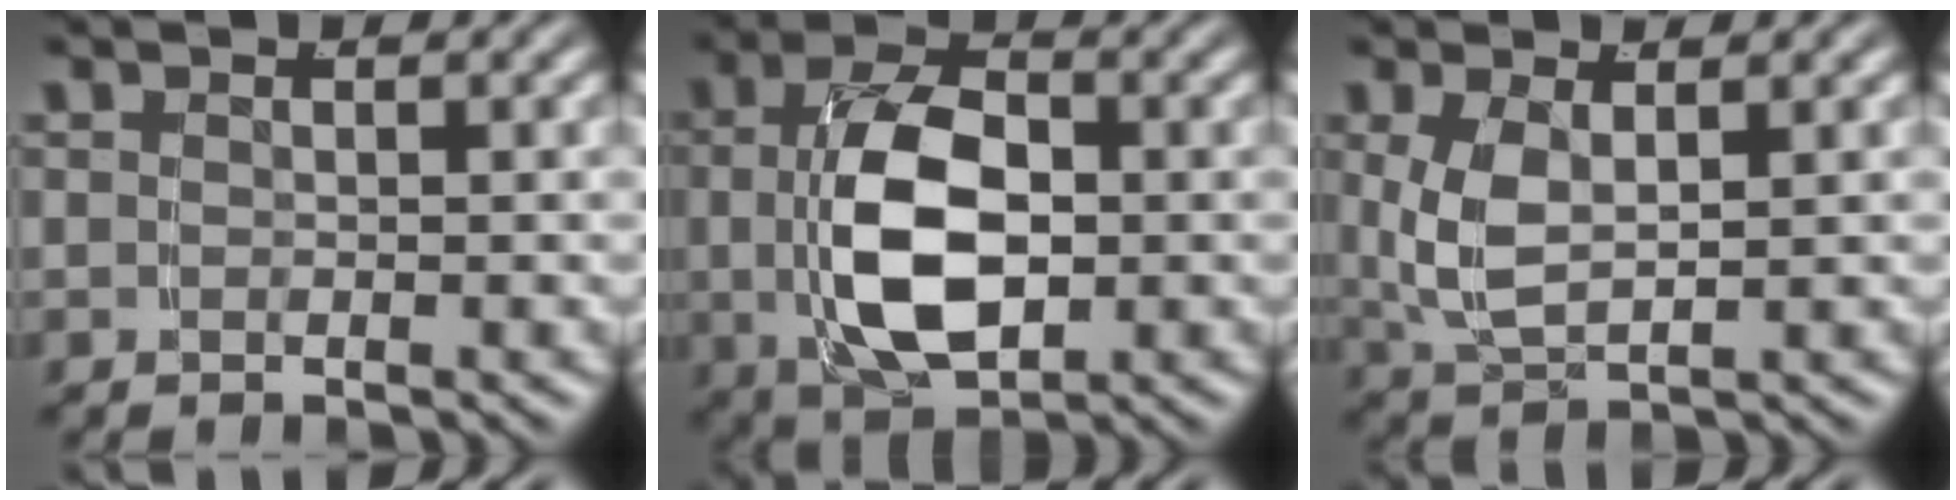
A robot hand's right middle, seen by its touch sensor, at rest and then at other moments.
{"total": 8.7, "force": [-0.2, 4.7, 7.3], "torque": [-0.145, -0.008, 0.004]}
{"total": 4.2, "force": [0.6, 2.4, 3.4], "torque": [-0.092, -0.009, 0.026]}